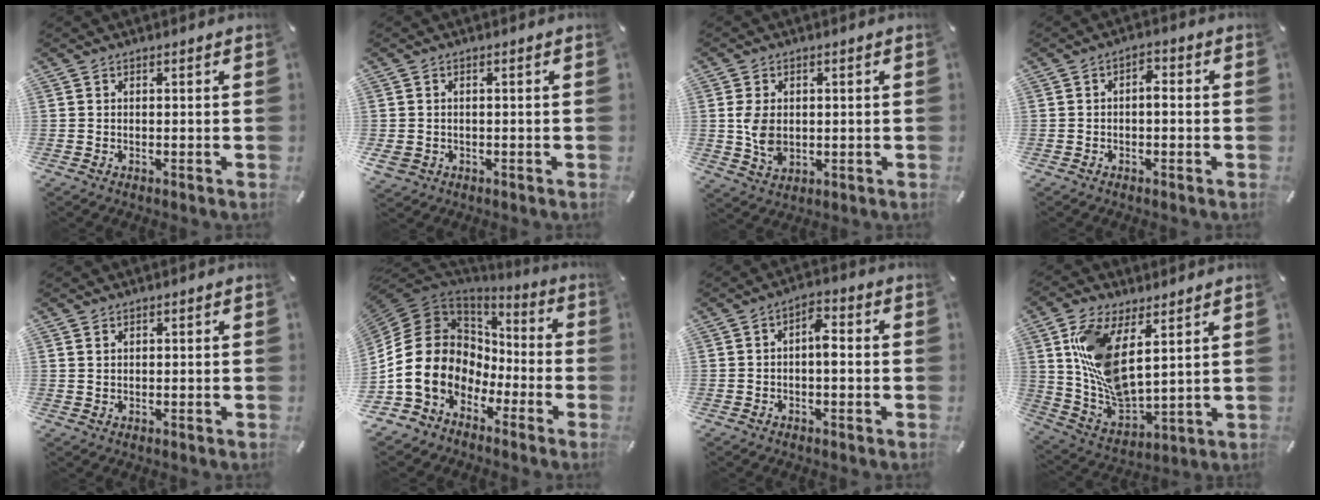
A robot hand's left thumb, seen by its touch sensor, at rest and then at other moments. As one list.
[{"total": 2.1, "force": [-0.5, 1.8, 1.0], "torque": [-0.028, 0.000, -0.012]}, {"total": 6.8, "force": [0.2, 5.1, 4.6], "torque": [-0.106, -0.003, 0.003]}, {"total": 2.8, "force": [-0.5, 1.6, 2.3], "torque": [-0.037, 0.007, -0.014]}, {"total": 1.1, "force": [0.5, 0.8, 0.6], "torque": [-0.013, 0.002, 0.009]}, {"total": 16.9, "force": [-3.9, 14.4, 7.9], "torque": [-0.185, 0.006, -0.062]}, {"total": 4.4, "force": [-0.5, 2.1, 3.8], "torque": [-0.063, 0.013, -0.013]}, {"total": 14.1, "force": [6.0, 6.8, 10.8], "torque": [-0.242, -0.036, 0.113]}]